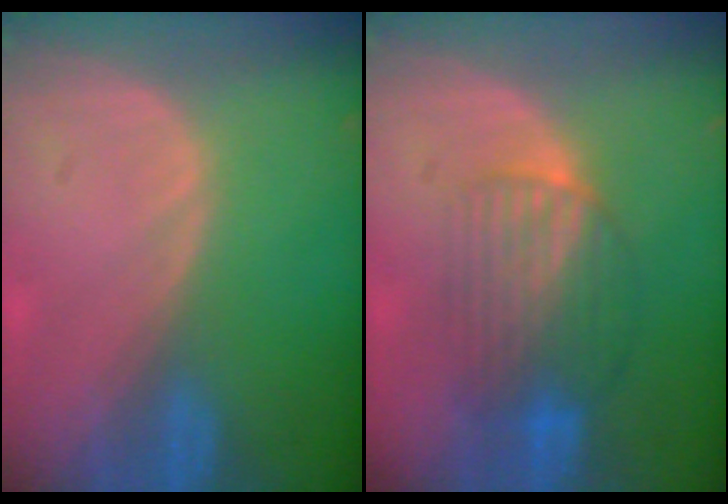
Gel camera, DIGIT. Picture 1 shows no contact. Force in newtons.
{"total": 6.7, "press": 6.6, "slide": 1.2}